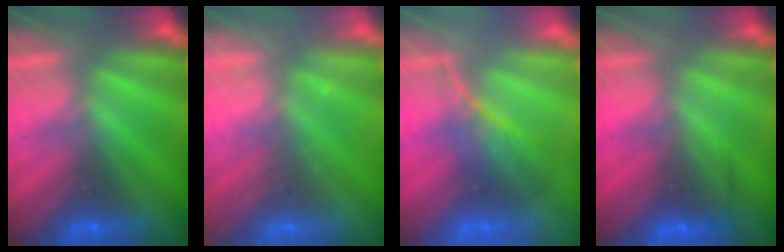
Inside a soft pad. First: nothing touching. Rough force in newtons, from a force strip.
{"total": 2.2}
{"total": 2.3}
{"total": 2.2}